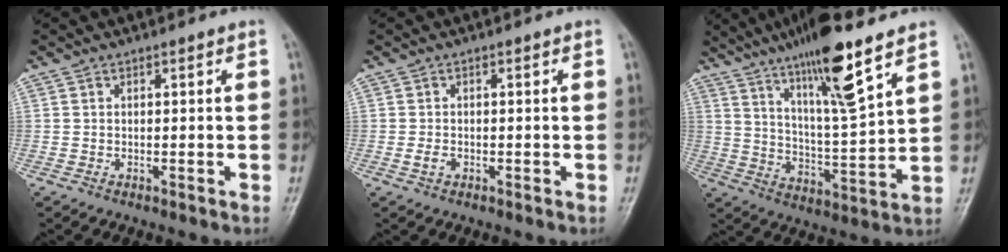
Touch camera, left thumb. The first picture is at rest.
{"total": 1.6, "force": [-0.6, 1.2, 1.0], "torque": [-0.018, 0.001, -0.012]}
{"total": 16.0, "force": [10.2, 1.9, 12.2], "torque": [-0.205, -0.055, 0.179]}